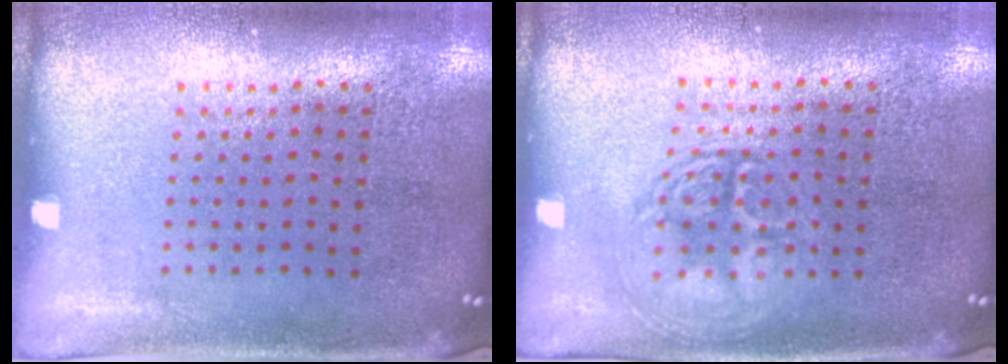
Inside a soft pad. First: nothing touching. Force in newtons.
{"total": 2.9, "press": 2.9, "slide": 0.4}